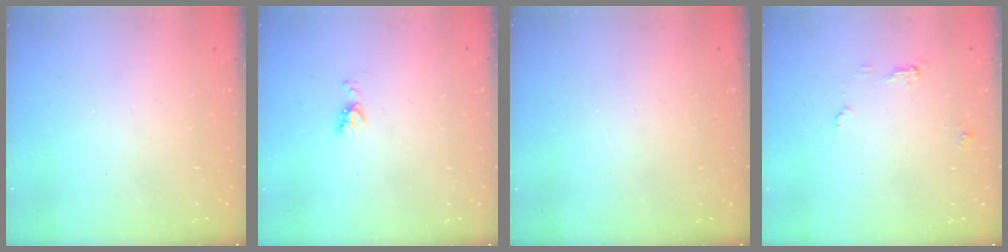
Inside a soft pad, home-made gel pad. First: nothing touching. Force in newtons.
{"total": 5.1, "press": 5.1, "slide": 0.5}
{"total": 0.0}
{"total": 4.9, "press": 4.9, "slide": 0.5}